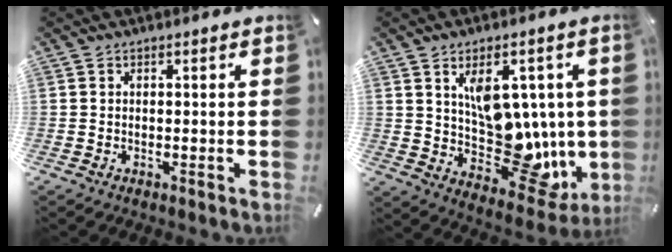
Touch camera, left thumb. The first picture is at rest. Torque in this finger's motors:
{"motor_torque": [2.47, 2.53, 1.06, 0.78, 0.12]}